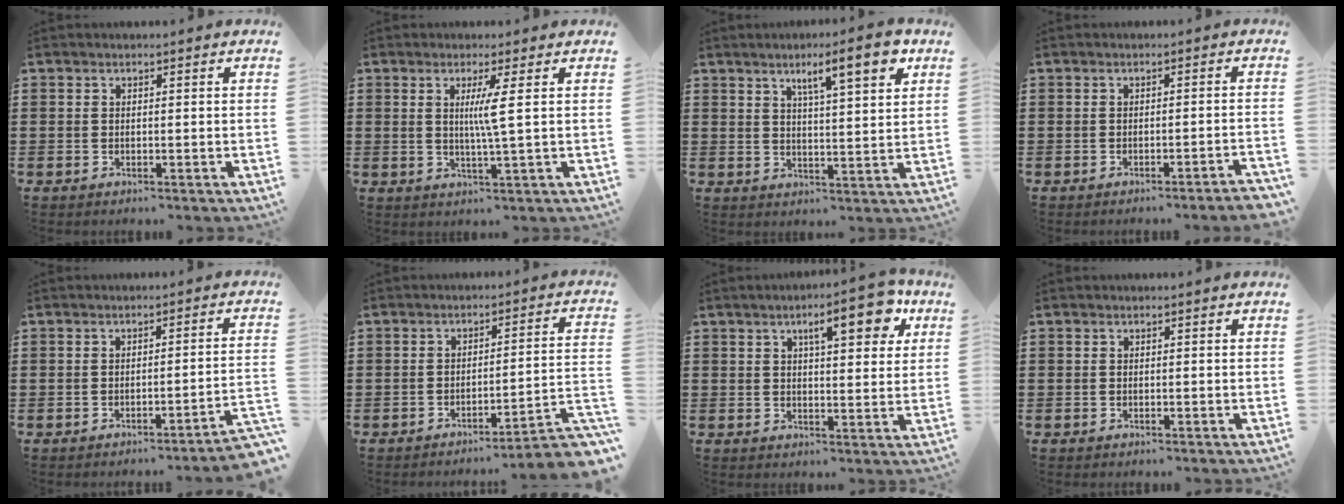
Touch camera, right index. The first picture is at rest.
{"total": 3.9, "force": [0.9, -0.9, 3.7], "torque": [-0.071, -0.010, 0.010]}
{"total": 7.6, "force": [4.6, 1.1, 5.9], "torque": [-0.085, -0.013, 0.068]}
{"total": 1.7, "force": [-1.4, -0.3, 0.9], "torque": [-0.015, -0.002, -0.027]}
{"total": 2.5, "force": [-2.1, -0.4, 1.4], "torque": [-0.025, -0.007, -0.043]}
{"total": 4.2, "force": [-3.1, -0.2, 2.8], "torque": [-0.054, -0.026, -0.064]}
{"total": 8.9, "force": [4.7, 2.7, 7.1], "torque": [-0.101, -0.005, 0.070]}
{"total": 0.0}